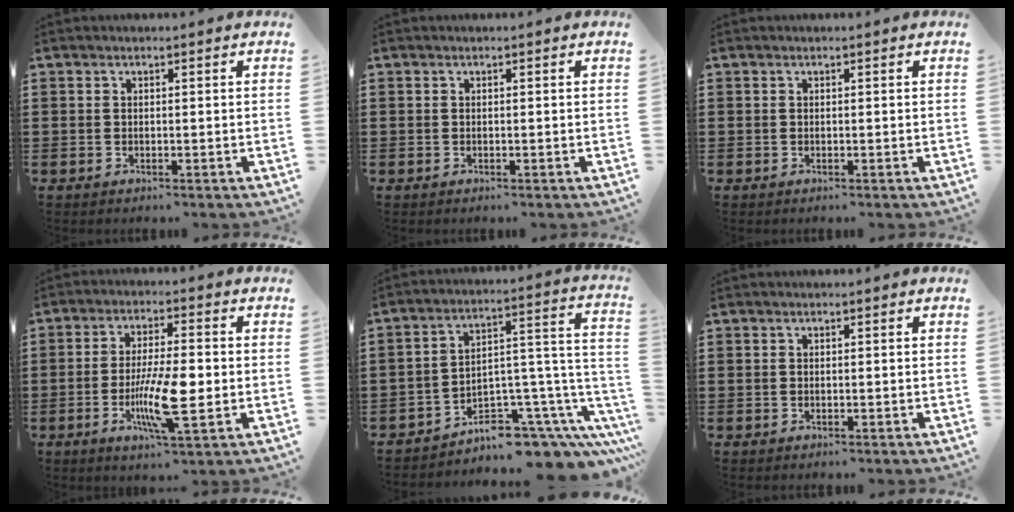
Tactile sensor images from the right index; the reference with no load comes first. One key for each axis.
{"total": 0.0}
{"total": 0.0}
{"total": 10.1, "fx": -2.1, "fy": 2.1, "fz": 9.6, "tx": -0.184, "ty": -0.010, "tz": -0.038}
{"total": 7.6, "fx": -5.3, "fy": 3.9, "fz": 3.8, "tx": -0.060, "ty": 0.002, "tz": -0.091}
{"total": 0.0}